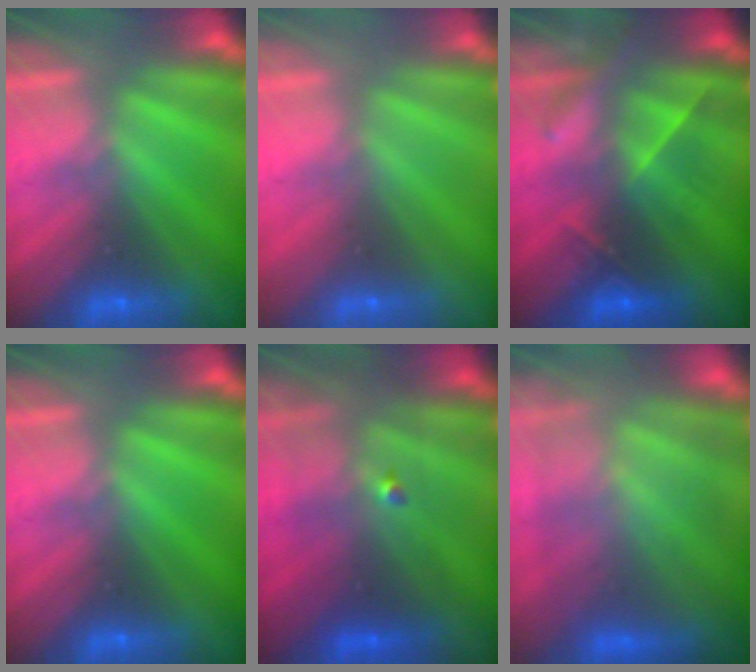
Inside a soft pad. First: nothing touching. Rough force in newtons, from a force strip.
{"total": 2.8}
{"total": 2.8}
{"total": 0.0}
{"total": 4.3}
{"total": 14.6}